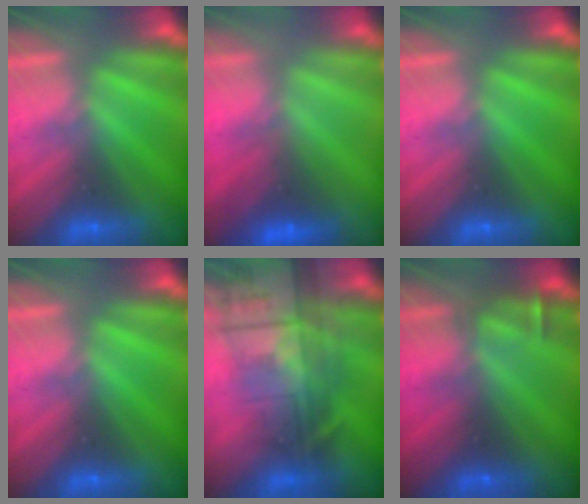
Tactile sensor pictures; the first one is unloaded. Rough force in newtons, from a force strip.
{"total": 2.9}
{"total": 0.0}
{"total": 0.0}
{"total": 7.7}
{"total": 3.0}